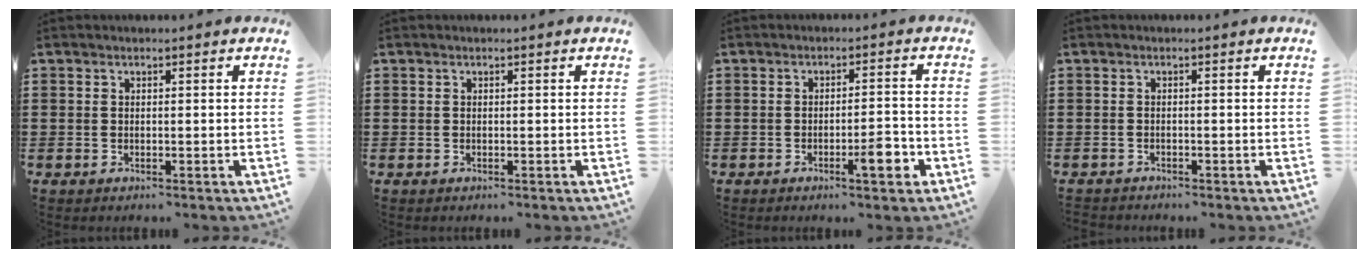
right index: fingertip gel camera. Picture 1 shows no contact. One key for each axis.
{"total": 0.0}
{"total": 5.4, "fx": -2.5, "fy": 1.0, "fz": 4.7, "tx": -0.063, "ty": -0.003, "tz": -0.041}
{"total": 1.0, "fx": -1.0, "fy": 0.2, "fz": -0.1, "tx": -0.002, "ty": 0.001, "tz": -0.022}